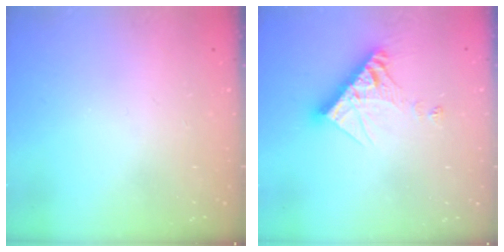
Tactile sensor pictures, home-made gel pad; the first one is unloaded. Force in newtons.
{"total": 11.6, "press": 11.5, "slide": 1.1}